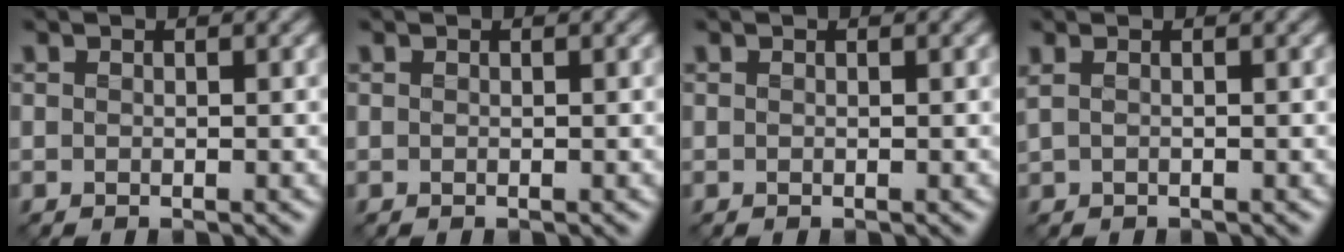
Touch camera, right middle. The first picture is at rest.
{"total": 0.0}
{"total": 0.0}
{"total": 0.5, "force": [0.2, 0.1, 0.4], "torque": [-0.011, 0.002, 0.004]}